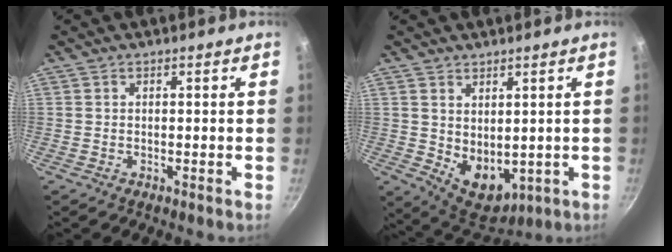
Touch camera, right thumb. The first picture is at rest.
{"total": 8.5, "force": [1.0, 5.7, 6.2], "torque": [-0.069, -0.024, 0.040]}